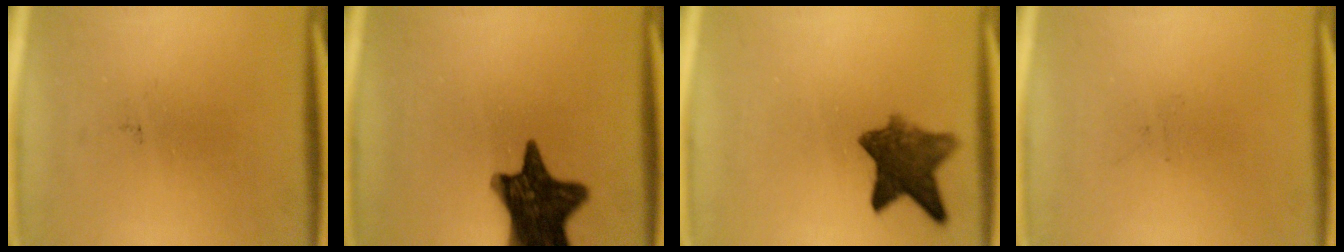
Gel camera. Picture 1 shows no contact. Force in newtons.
{"total": 14.9}
{"total": 8.2}
{"total": 0.0}